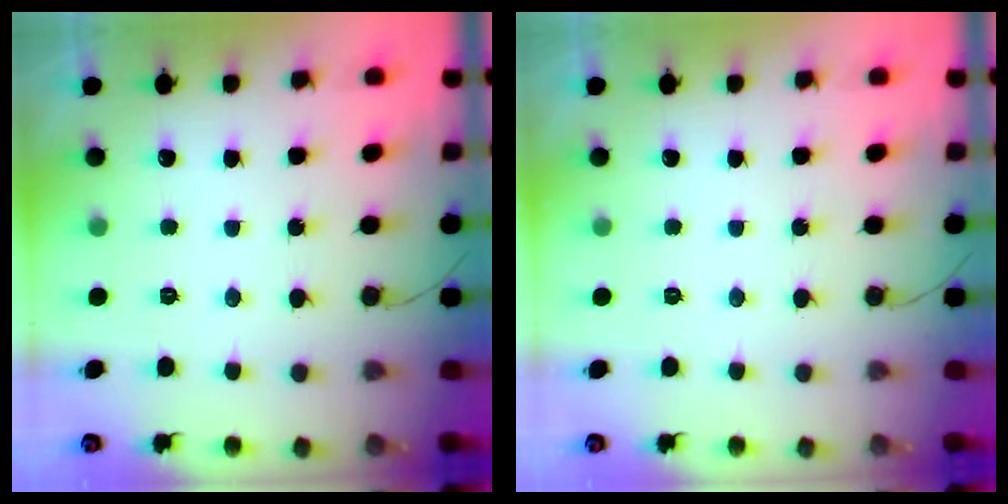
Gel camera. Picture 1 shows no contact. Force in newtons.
{"total": 0.0}